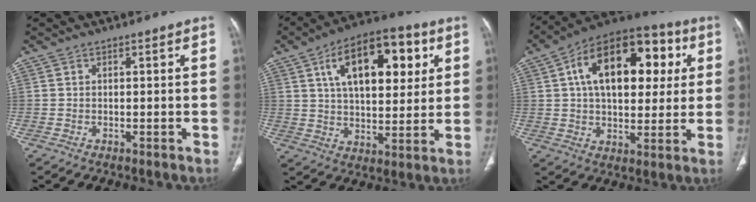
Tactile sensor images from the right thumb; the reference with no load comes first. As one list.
[{"total": 19.6, "force": [7.0, 10.0, 15.3], "torque": [-0.199, -0.005, 0.109]}, {"total": 23.4, "force": [5.8, 13.5, 18.2], "torque": [-0.250, 0.022, 0.082]}]